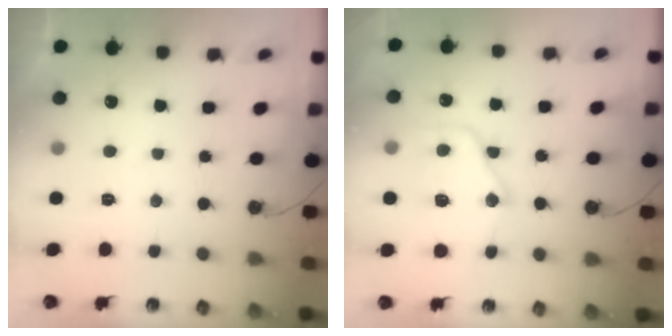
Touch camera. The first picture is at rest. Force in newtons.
{"total": 15.7, "press": 15.6, "slide": 1.2}